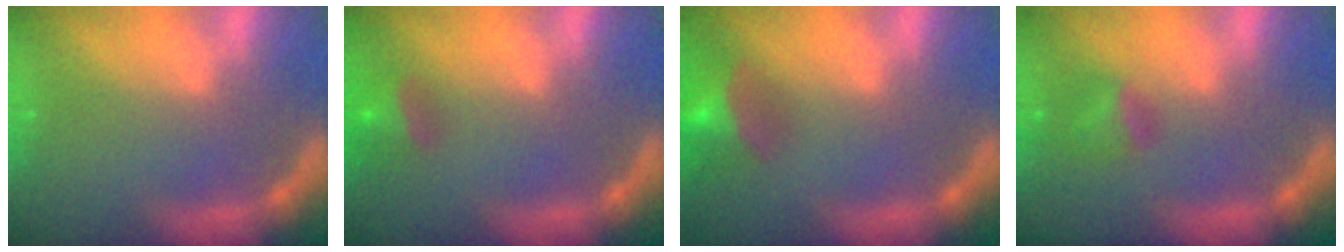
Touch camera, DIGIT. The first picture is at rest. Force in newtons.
{"total": 3.4}
{"total": 6.5}
{"total": 2.4}